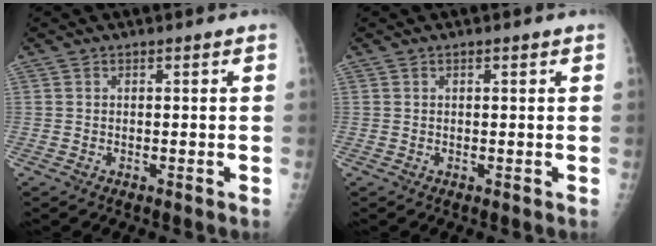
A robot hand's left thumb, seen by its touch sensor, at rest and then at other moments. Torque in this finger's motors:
{"motor_torque": [-0.14, -0.06, -0.25, -0.24, 0.01]}